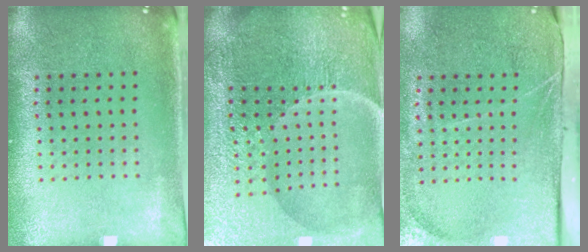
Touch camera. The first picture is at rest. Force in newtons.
{"total": 5.2, "press": 5.0, "slide": 1.5}
{"total": 4.3, "press": 3.5, "slide": 2.6}